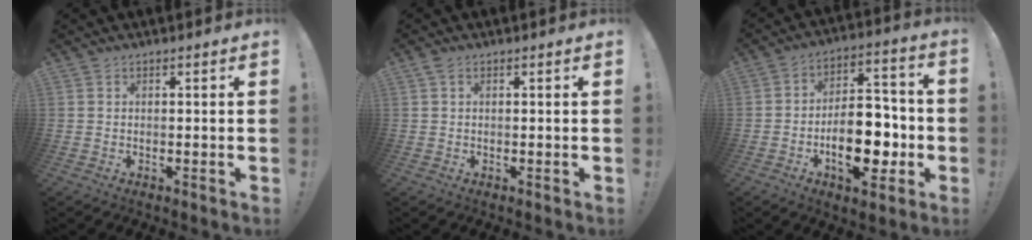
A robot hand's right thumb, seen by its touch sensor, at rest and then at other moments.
{"total": 1.4, "force": [0.6, 0.9, 0.9], "torque": [-0.017, 0.002, 0.011]}
{"total": 17.6, "force": [-5.8, 9.9, 13.4], "torque": [-0.200, 0.040, -0.084]}